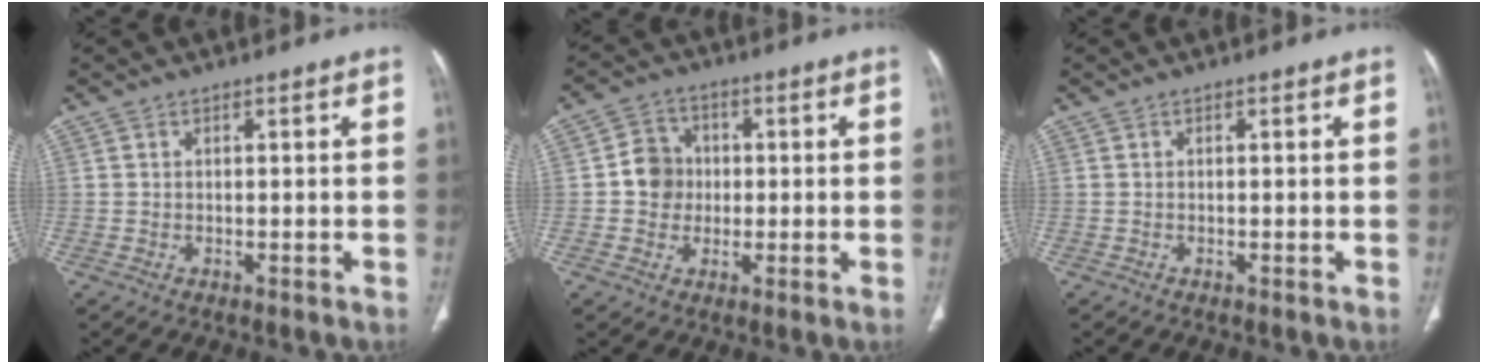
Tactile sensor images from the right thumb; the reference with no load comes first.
{"total": 6.5, "force": [-0.1, 6.0, 2.5], "torque": [-0.011, 0.010, -0.008]}
{"total": 0.0}